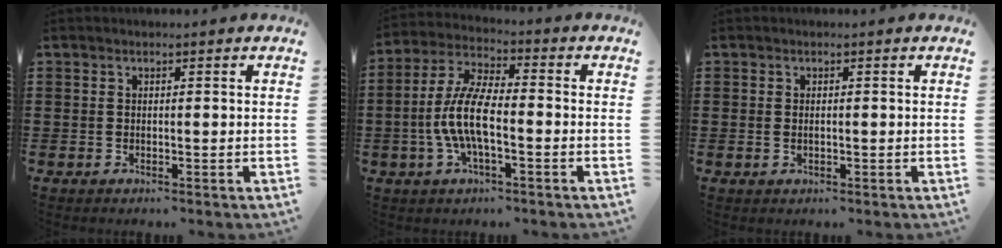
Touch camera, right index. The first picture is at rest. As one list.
[{"total": 8.8, "force": [-2.1, 2.8, 8.1], "torque": [-0.193, -0.015, -0.048]}, {"total": 0.9, "force": [0.0, 0.5, 0.8], "torque": [-0.017, 0.002, -0.001]}]